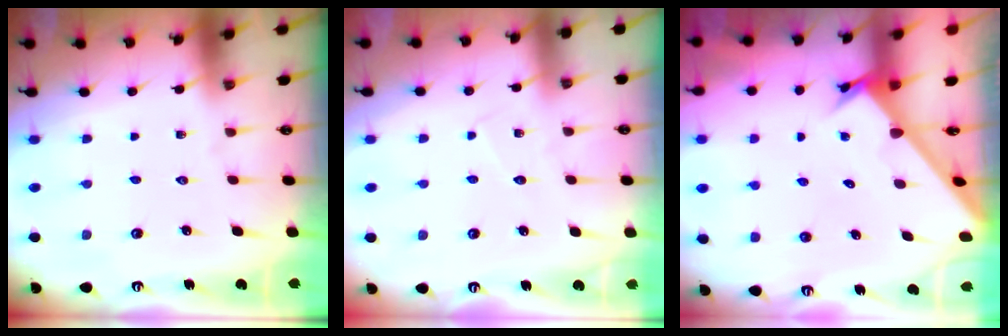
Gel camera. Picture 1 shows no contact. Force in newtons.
{"total": 4.6, "press": 4.5, "slide": 0.4}
{"total": 2.7, "press": 2.7, "slide": 0.2}